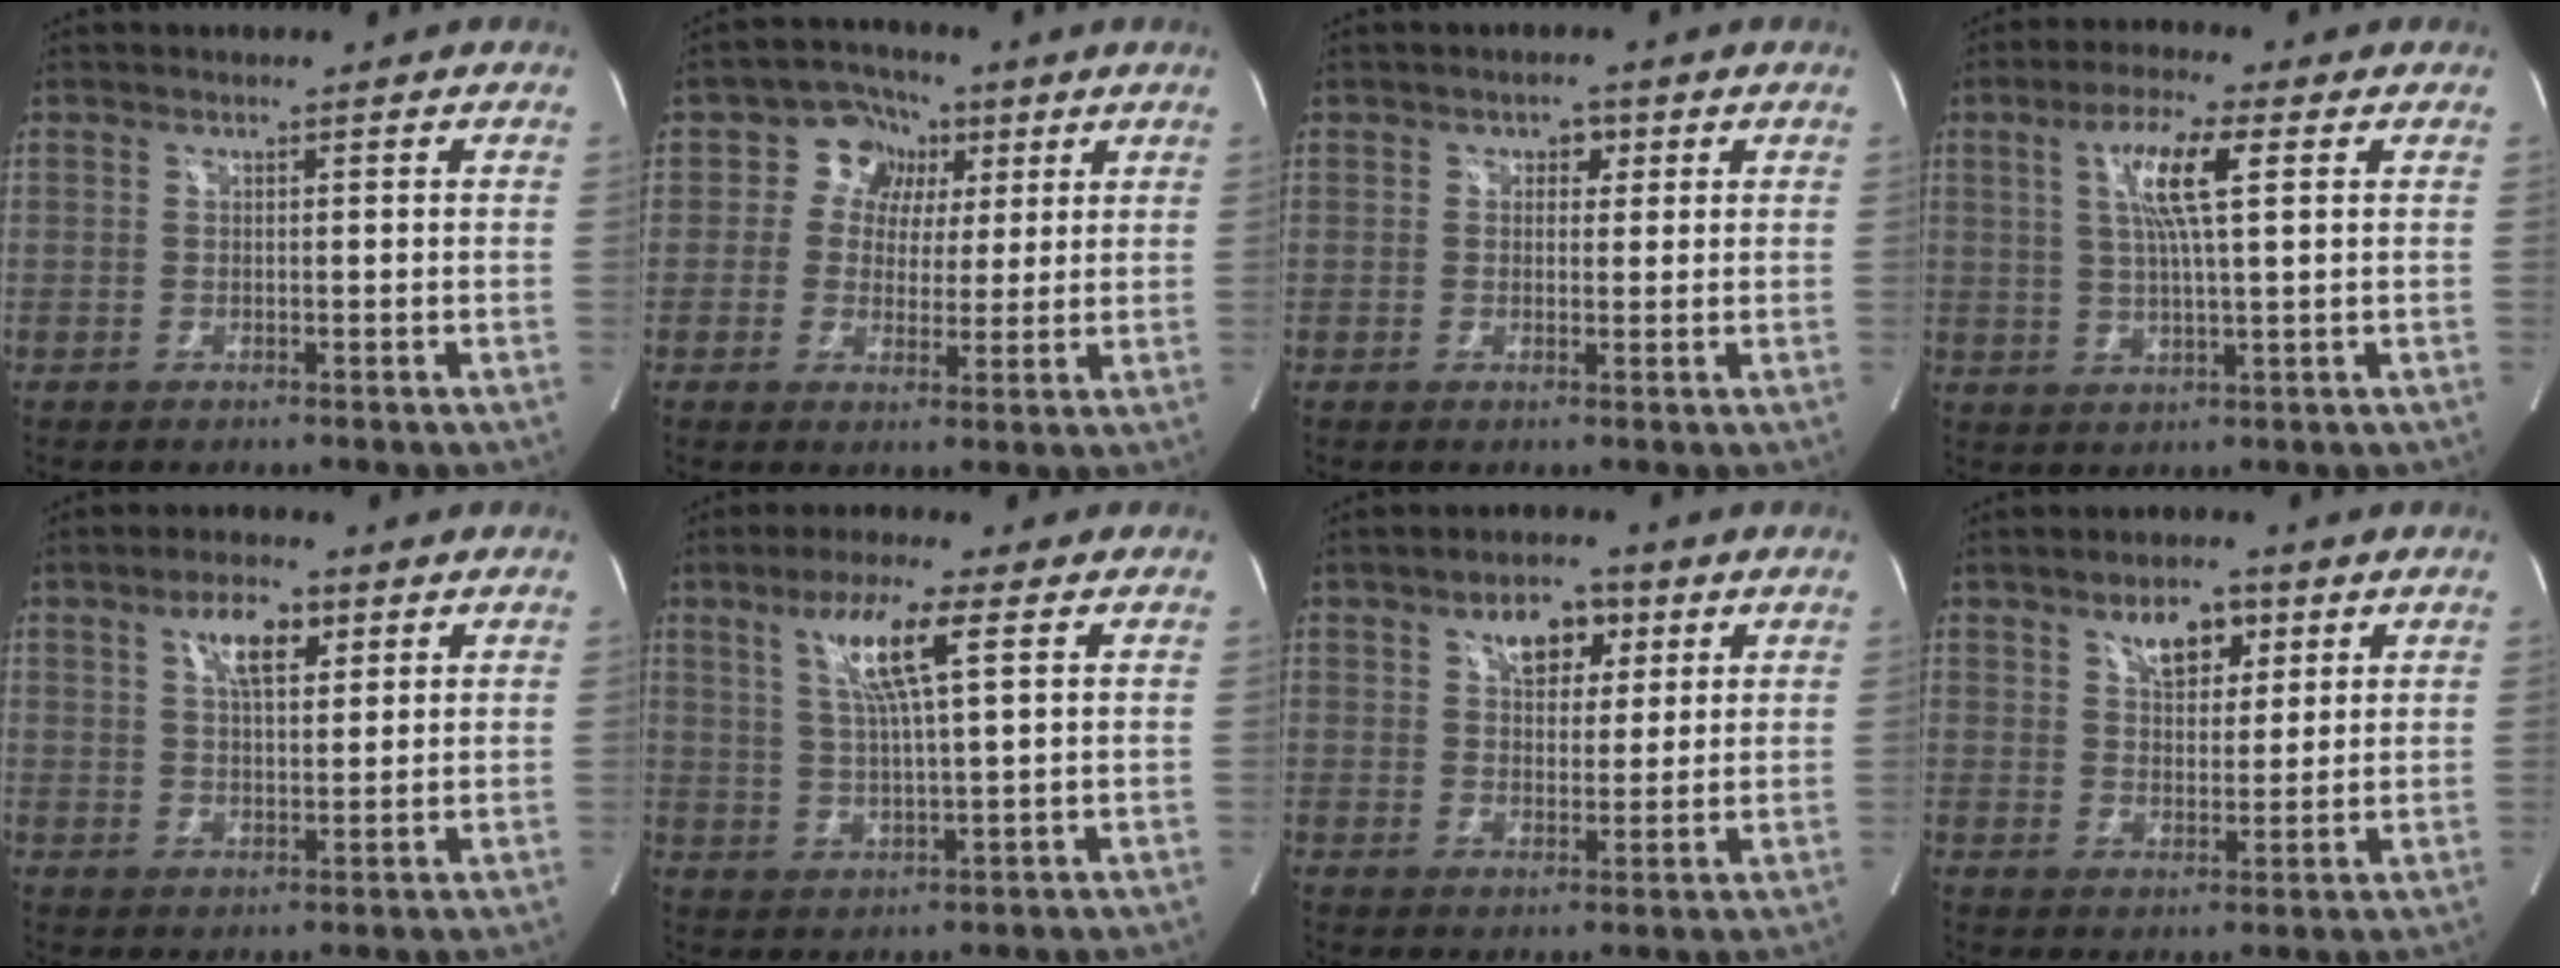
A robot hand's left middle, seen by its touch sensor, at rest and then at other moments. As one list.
[{"total": 6.8, "force": [2.0, 5.8, 2.8], "torque": [-0.037, 0.029, 0.033]}, {"total": 2.2, "force": [0.9, 1.5, 1.3], "torque": [-0.014, 0.010, 0.011]}, {"total": 8.5, "force": [2.6, 0.5, 8.0], "torque": [-0.153, 0.007, 0.048]}, {"total": 6.3, "force": [3.1, 2.2, 5.0], "torque": [-0.090, 0.008, 0.054]}, {"total": 8.6, "force": [3.6, 0.1, 7.8], "torque": [-0.149, 0.005, 0.069]}, {"total": 6.4, "force": [3.2, 3.8, 4.1], "torque": [-0.062, 0.015, 0.053]}, {"total": 6.1, "force": [3.4, 3.2, 4.0], "torque": [-0.063, 0.006, 0.058]}]